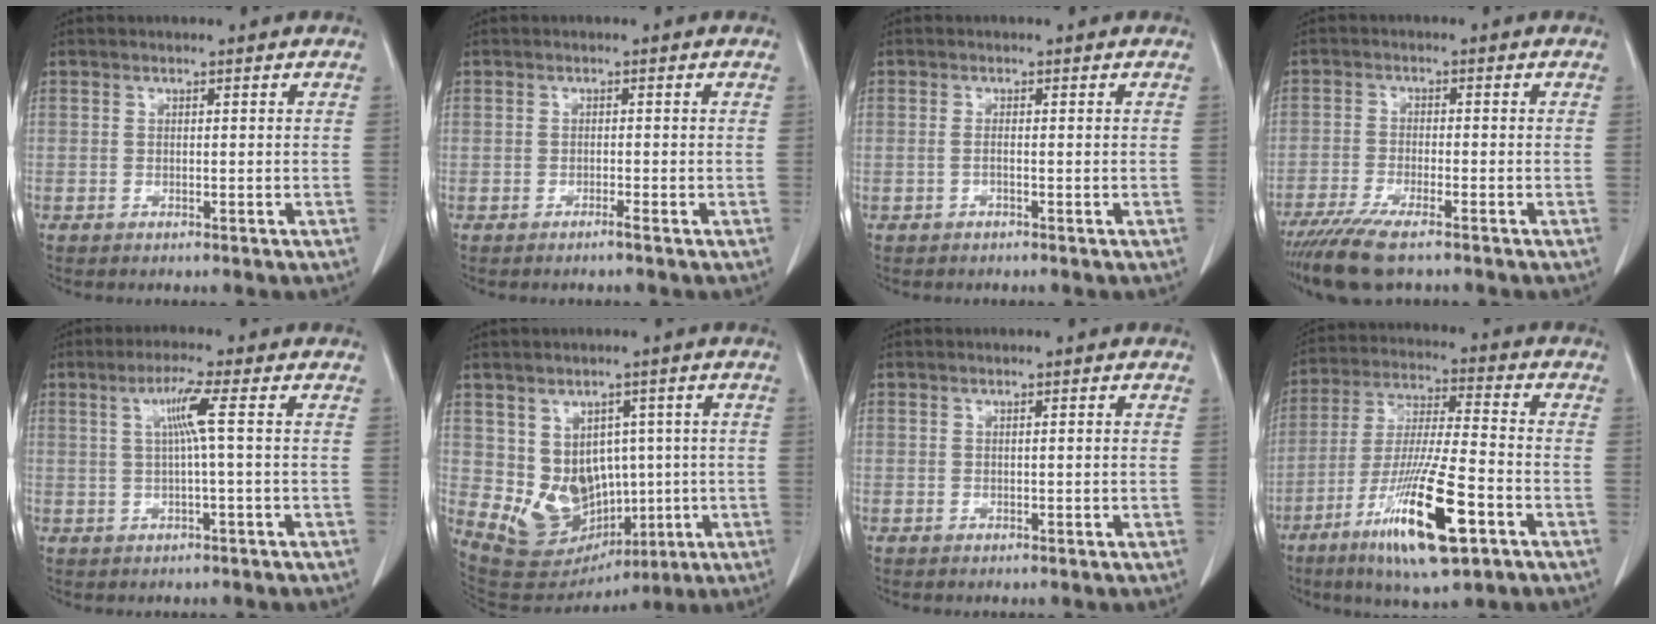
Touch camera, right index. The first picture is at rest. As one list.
[{"total": 0.9, "force": [-0.7, -0.1, 0.5], "torque": [-0.011, 0.000, -0.012]}, {"total": 0.7, "force": [-0.3, 0.0, 0.7], "torque": [-0.012, 0.001, -0.006]}, {"total": 8.7, "force": [-6.7, 1.2, 5.4], "torque": [-0.095, -0.021, -0.112]}, {"total": 4.6, "force": [0.8, -0.9, 4.4], "torque": [-0.086, 0.007, 0.017]}, {"total": 11.2, "force": [-0.1, 9.3, 6.2], "torque": [-0.099, 0.028, 0.039]}, {"total": 0.5, "force": [0.1, 0.0, 0.5], "torque": [-0.009, 0.001, 0.002]}, {"total": 16.7, "force": [-7.9, 1.9, 14.6], "torque": [-0.287, -0.031, -0.137]}]